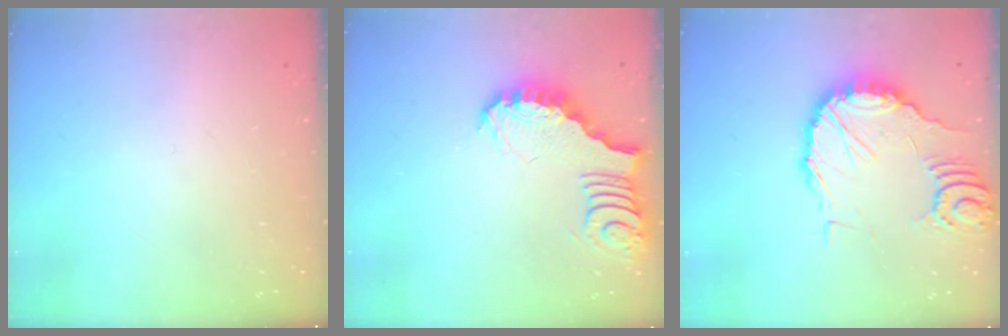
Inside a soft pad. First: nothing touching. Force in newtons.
{"total": 3.7, "press": 3.7, "slide": 0.6}
{"total": 15.1, "press": 15.0, "slide": 1.7}